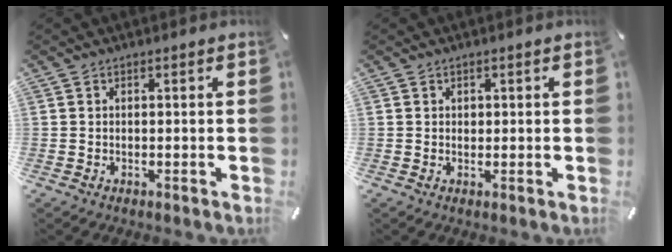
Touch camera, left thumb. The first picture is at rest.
{"total": 0.9, "force": [0.1, 0.8, 0.2], "torque": [0.003, 0.000, 0.000]}